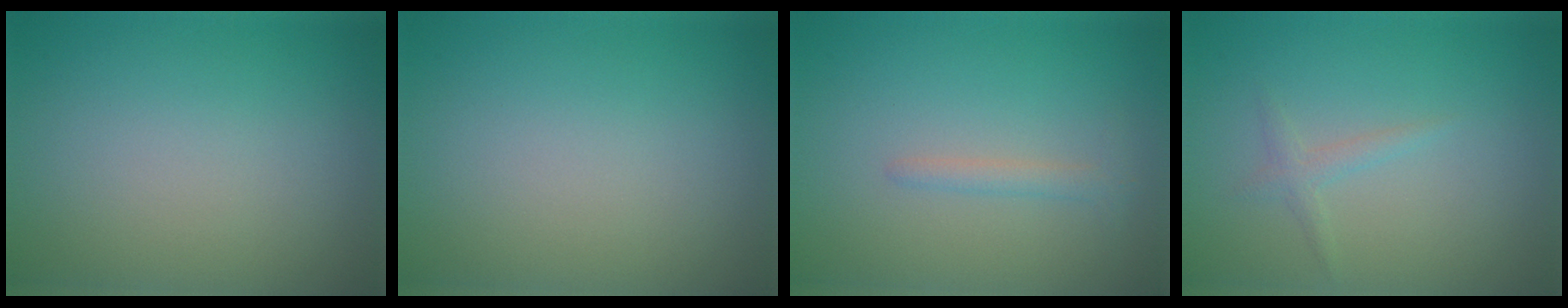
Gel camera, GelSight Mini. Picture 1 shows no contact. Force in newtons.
{"total": 0.0}
{"total": 1.3, "press": 1.3, "slide": 0.1}
{"total": 1.1, "press": 1.1, "slide": 0.1}